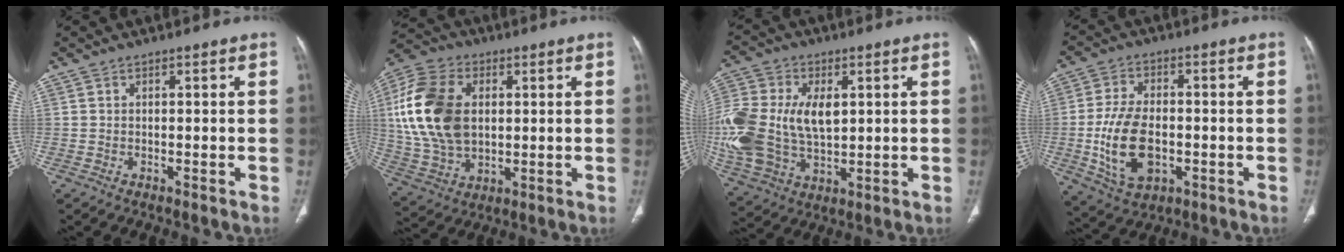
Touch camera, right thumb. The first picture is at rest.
{"total": 19.0, "force": [2.8, 12.7, 13.8], "torque": [-0.274, 0.002, 0.058]}
{"total": 22.6, "force": [1.9, 14.6, 17.1], "torque": [-0.396, -0.003, 0.047]}
{"total": 12.8, "force": [-2.4, 7.5, 10.0], "torque": [-0.184, 0.004, -0.033]}